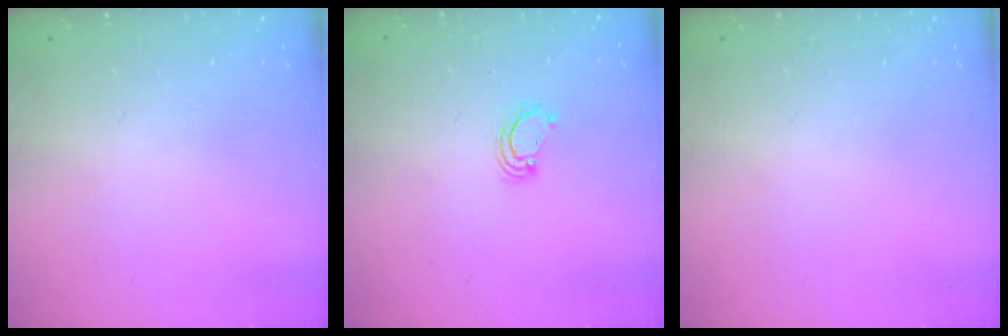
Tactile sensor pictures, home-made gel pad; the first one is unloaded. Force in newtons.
{"total": 2.0, "press": 2.0, "slide": 0.2}
{"total": 0.0}